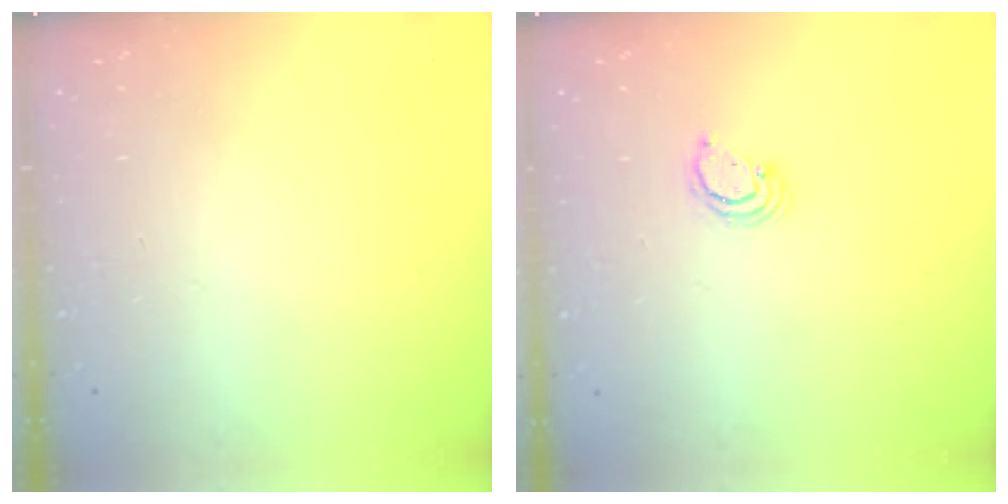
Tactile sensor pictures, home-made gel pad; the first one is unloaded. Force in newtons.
{"total": 2.6, "press": 2.6, "slide": 0.3}